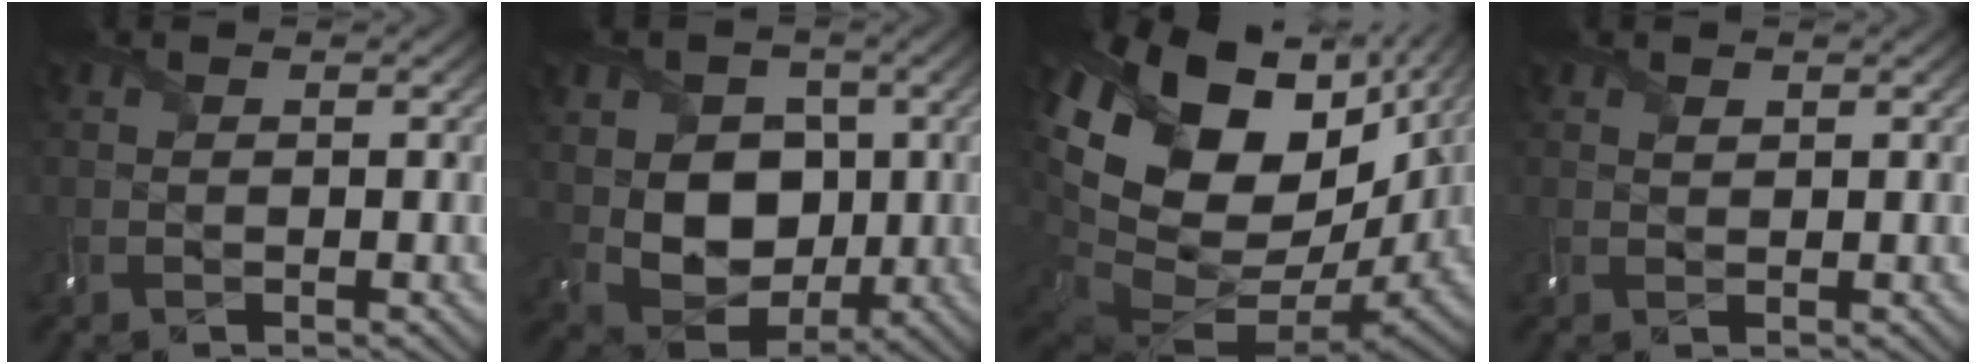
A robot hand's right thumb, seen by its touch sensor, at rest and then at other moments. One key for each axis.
{"total": 10.4, "fx": 0.7, "fy": 8.4, "fz": 6.1, "tx": -0.135, "ty": -0.007, "tz": 0.008}
{"total": 20.3, "fx": 4.5, "fy": 13.8, "fz": 14.2, "tx": -0.300, "ty": -0.051, "tz": 0.134}
{"total": 0.7, "fx": 0.5, "fy": 0.3, "fz": 0.3, "tx": -0.008, "ty": -0.002, "tz": 0.013}